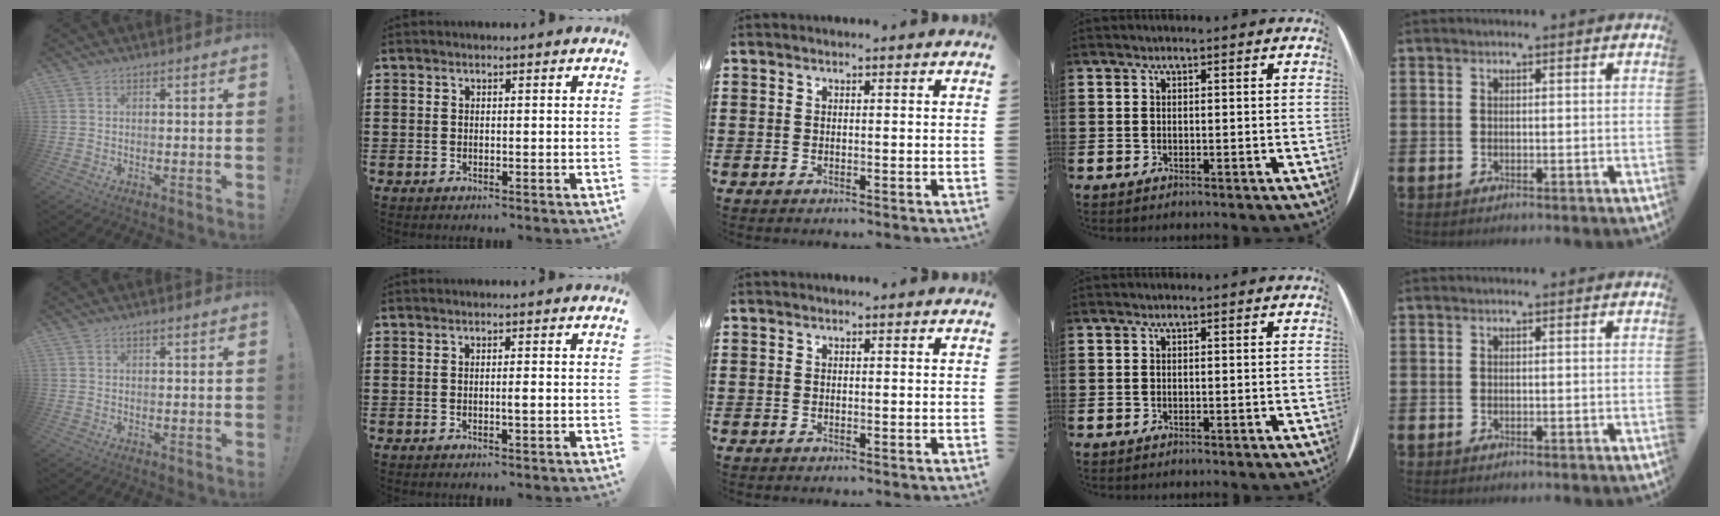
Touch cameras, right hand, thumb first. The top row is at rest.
{"thumb": {"total": 0.7, "force": [0.5, 0.3, 0.3], "torque": [-0.007, 0.001, 0.009]}, "index": {"total": 1.4, "force": [-0.2, 0.0, 1.4], "torque": [-0.022, -0.003, -0.004]}}